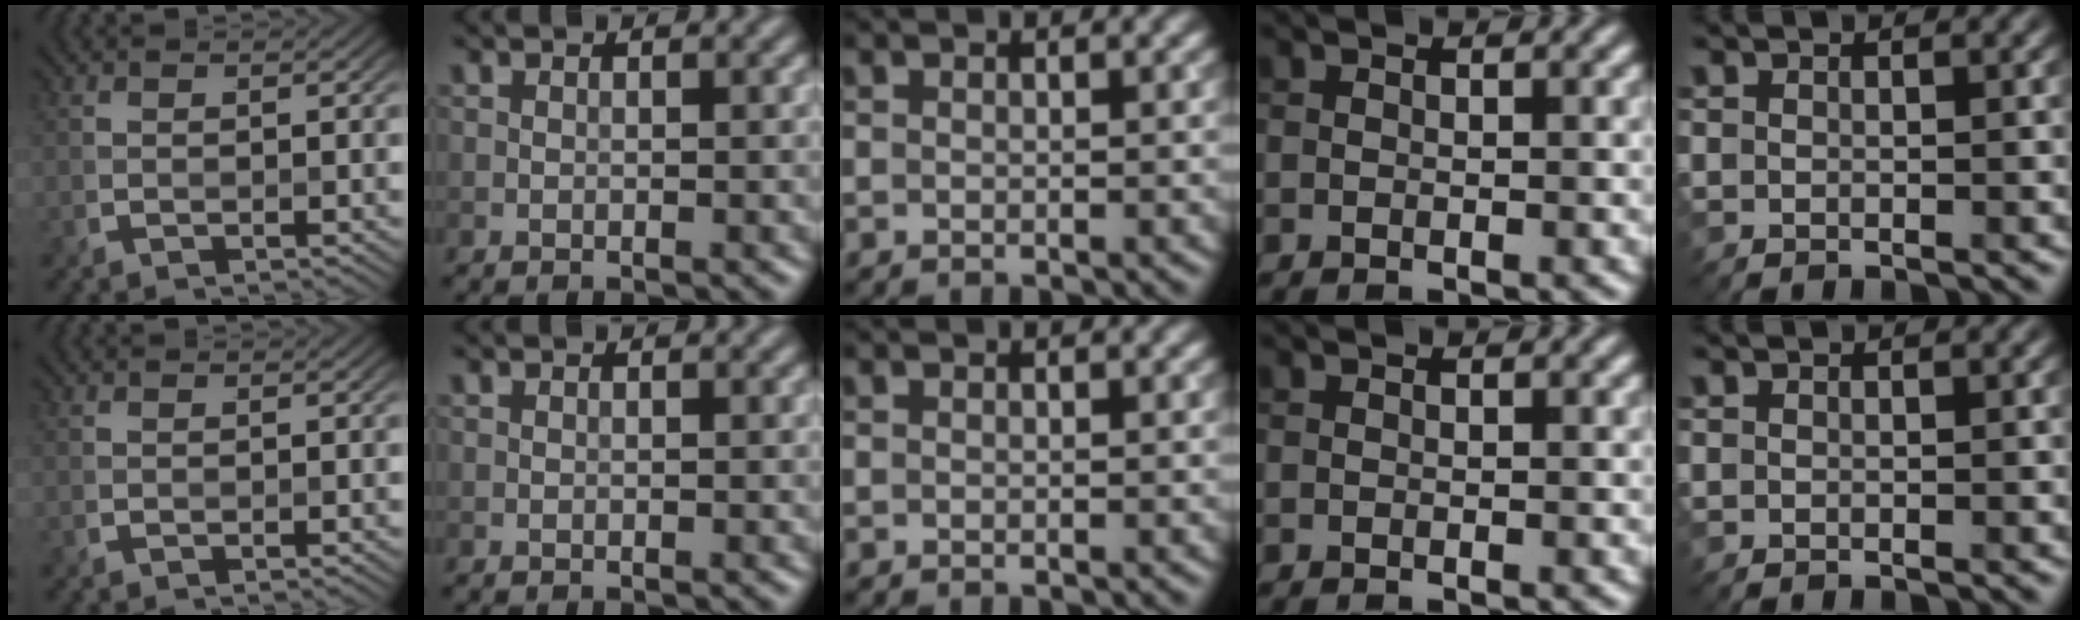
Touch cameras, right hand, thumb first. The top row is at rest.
{}